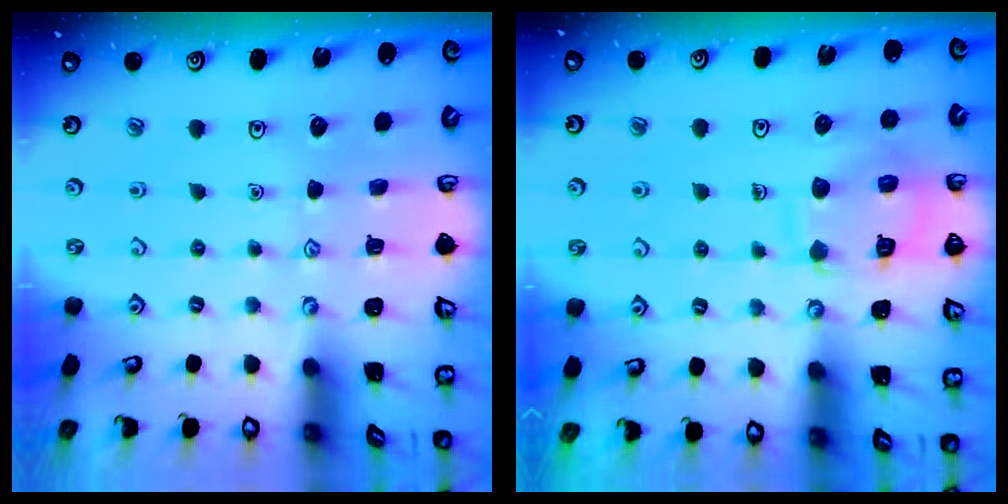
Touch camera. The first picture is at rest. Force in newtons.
{"total": 12.7, "press": 12.7, "slide": 1.3}